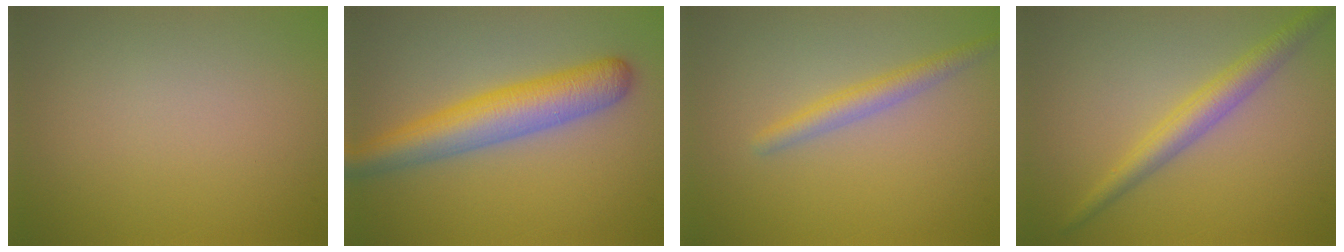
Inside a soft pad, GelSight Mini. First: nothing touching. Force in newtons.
{"total": 6.2, "press": 6.2, "slide": 0.1}
{"total": 2.4, "press": 2.4, "slide": 0.1}
{"total": 3.3, "press": 3.3, "slide": 0.0}